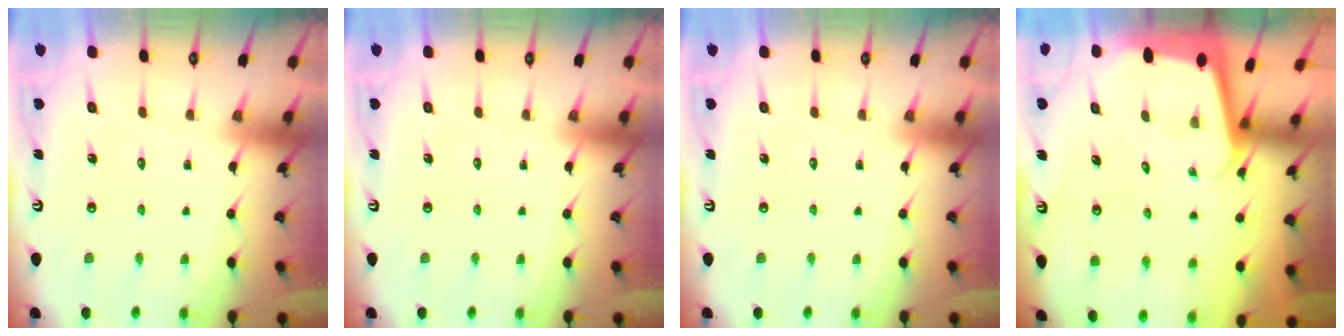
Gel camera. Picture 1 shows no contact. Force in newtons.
{"total": 0.0}
{"total": 0.0}
{"total": 1.9, "press": 1.9, "slide": 0.1}